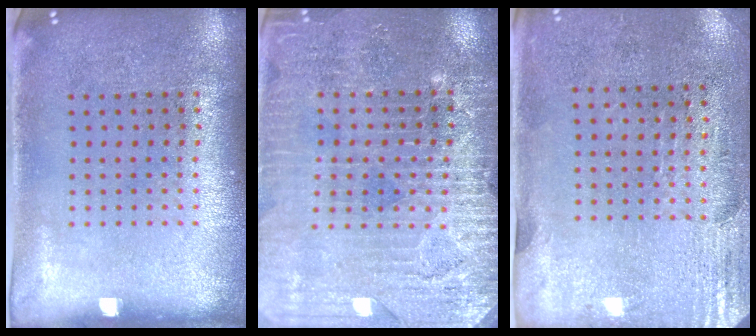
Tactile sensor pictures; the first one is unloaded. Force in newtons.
{"total": 3.2, "press": 3.1, "slide": 0.7}
{"total": 2.9, "press": 2.5, "slide": 1.5}